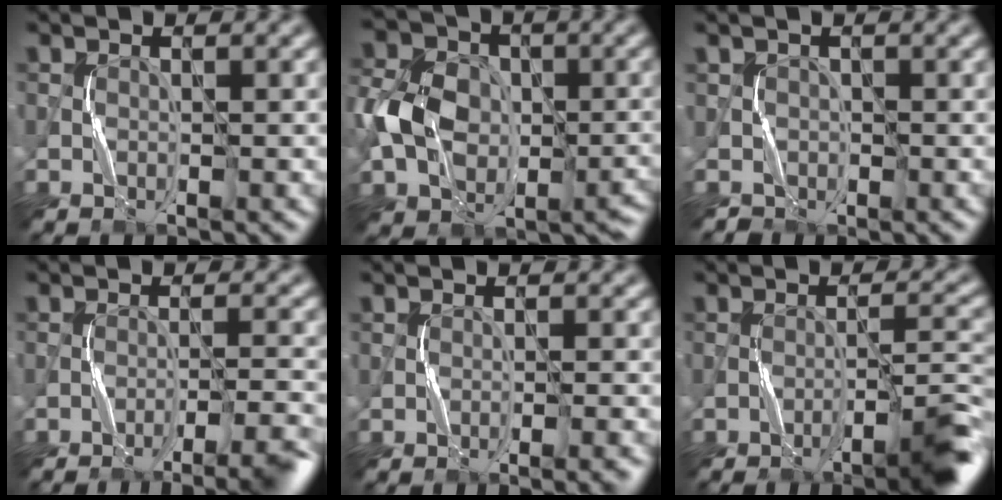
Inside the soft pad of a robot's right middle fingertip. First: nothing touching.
{"total": 9.1, "force": [-2.0, 7.1, 5.4], "torque": [-0.107, -0.007, -0.048]}
{"total": 1.5, "force": [0.2, 1.4, -0.3], "torque": [0.007, -0.002, 0.005]}
{"total": 6.1, "force": [-4.2, 0.9, 4.3], "torque": [-0.054, 0.004, -0.059]}
{"total": 1.3, "force": [-0.8, -0.2, 1.0], "torque": [-0.012, 0.005, -0.014]}
{"total": 4.1, "force": [-2.5, 0.0, 3.2], "torque": [-0.043, 0.014, -0.050]}